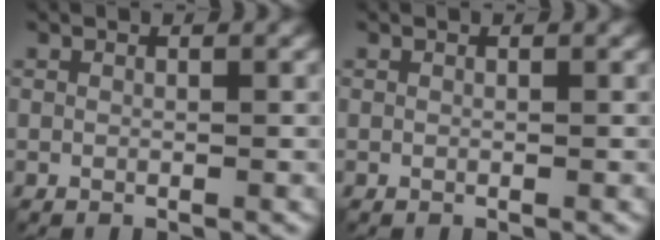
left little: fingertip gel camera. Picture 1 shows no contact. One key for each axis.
{"total": 0.0}